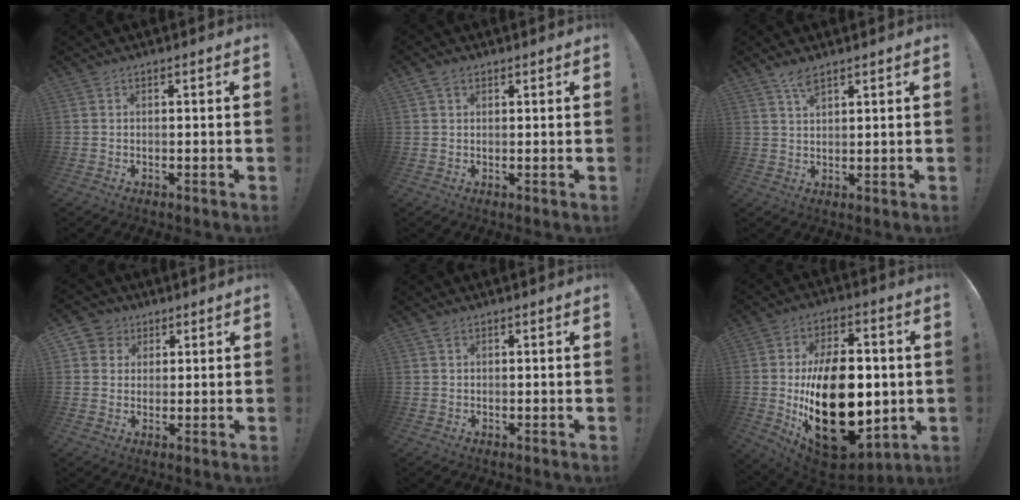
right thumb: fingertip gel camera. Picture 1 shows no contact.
{"total": 2.7, "force": [1.7, 1.7, 1.2], "torque": [-0.018, -0.002, 0.032]}
{"total": 3.8, "force": [2.7, 1.1, 2.3], "torque": [-0.043, -0.013, 0.048]}
{"total": 5.6, "force": [2.2, 5.0, 0.9], "torque": [-0.011, -0.012, 0.043]}
{"total": 1.4, "force": [1.0, 1.0, 0.3], "torque": [0.007, -0.008, 0.015]}
{"total": 30.9, "force": [-2.9, 18.2, 24.7], "torque": [-0.427, 0.002, -0.029]}